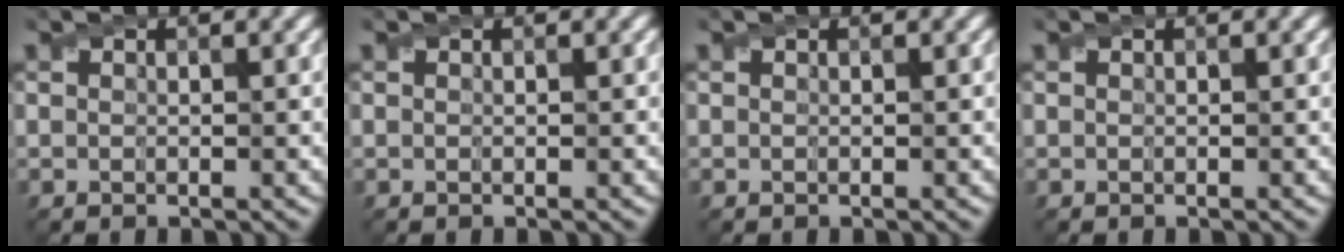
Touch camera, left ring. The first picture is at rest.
{"total": 0.0}
{"total": 0.0}
{"total": 0.0}